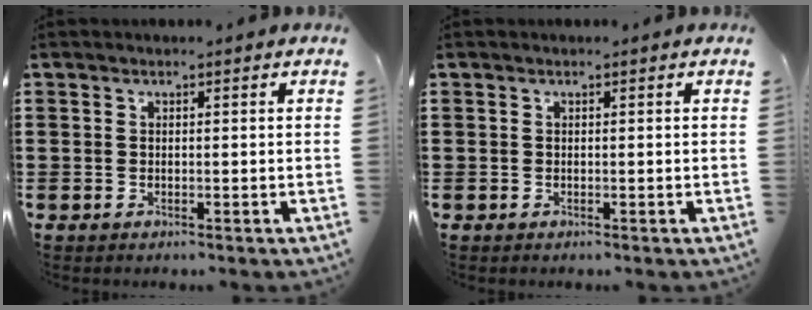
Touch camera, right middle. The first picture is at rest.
{"total": 0.0}